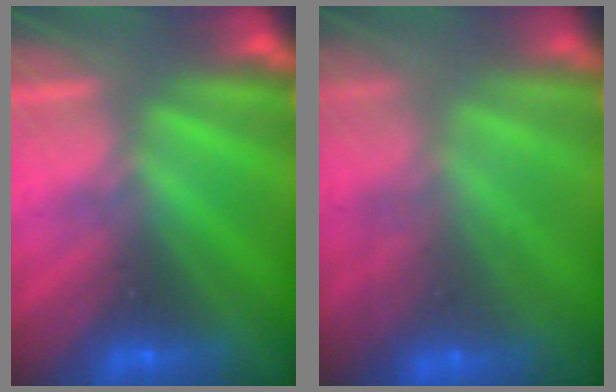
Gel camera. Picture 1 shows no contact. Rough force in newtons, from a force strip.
{"total": 7.0}